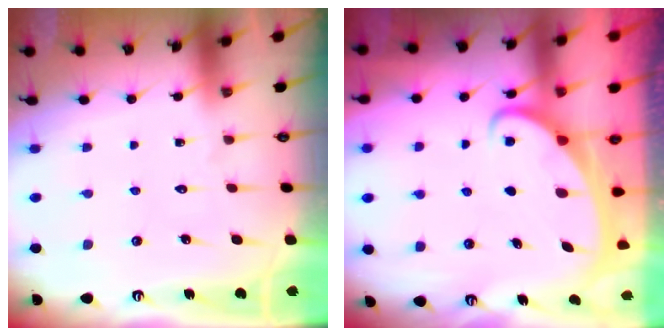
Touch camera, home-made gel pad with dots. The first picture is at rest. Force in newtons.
{"total": 2.2, "press": 2.2, "slide": 0.3}